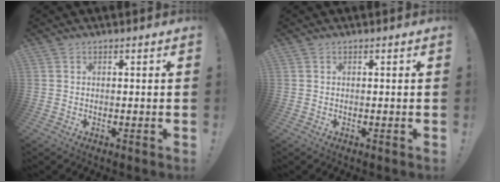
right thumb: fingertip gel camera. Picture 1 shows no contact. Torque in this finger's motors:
{"motor_torque": [0.00, 0.00, 0.02, 0.02, 0.00]}